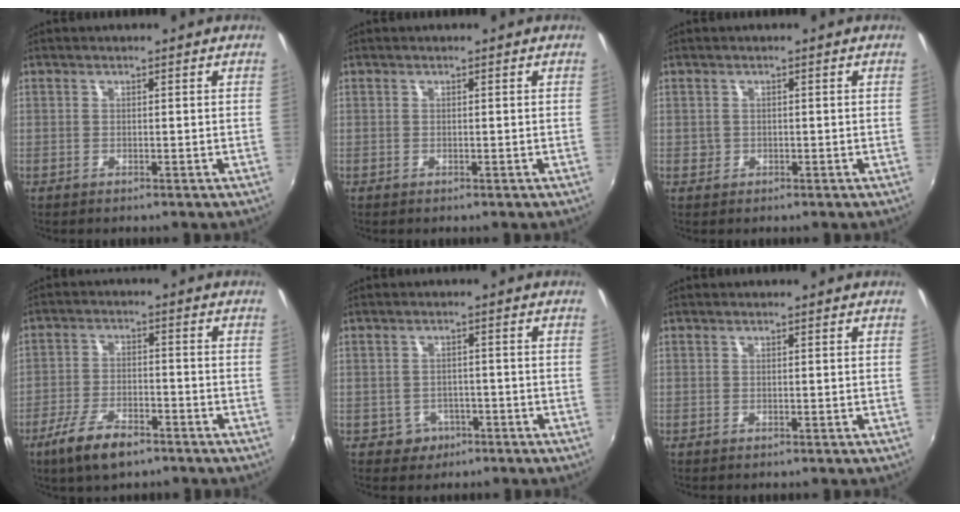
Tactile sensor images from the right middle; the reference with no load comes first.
{"total": 0.0}
{"total": 1.6, "force": [-0.2, 1.5, 0.3], "torque": [-0.002, -0.003, -0.003]}
{"total": 8.9, "force": [-6.0, 3.2, 5.6], "torque": [-0.132, -0.014, -0.111]}
{"total": 4.1, "force": [-2.0, 3.6, 0.5], "torque": [-0.024, 0.005, -0.025]}
{"total": 0.0}